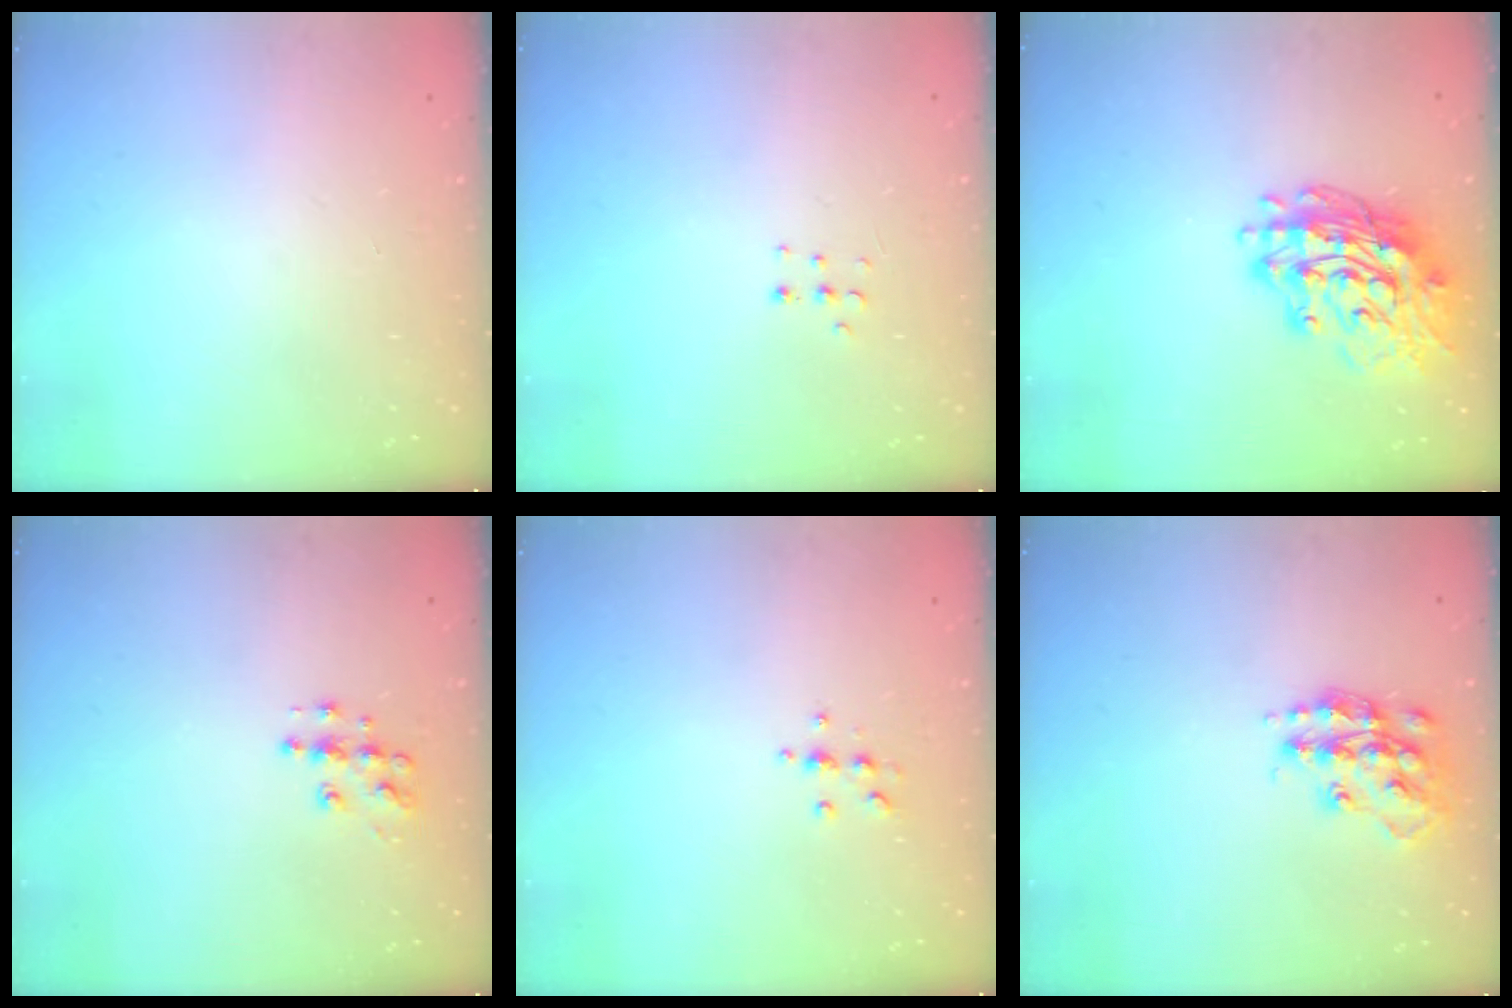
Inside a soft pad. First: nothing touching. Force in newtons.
{"total": 3.8, "press": 3.7, "slide": 0.9}
{"total": 18.5, "press": 18.4, "slide": 2.1}
{"total": 8.5, "press": 8.5, "slide": 0.5}
{"total": 5.4, "press": 5.1, "slide": 1.7}
{"total": 14.7, "press": 14.7, "slide": 0.9}